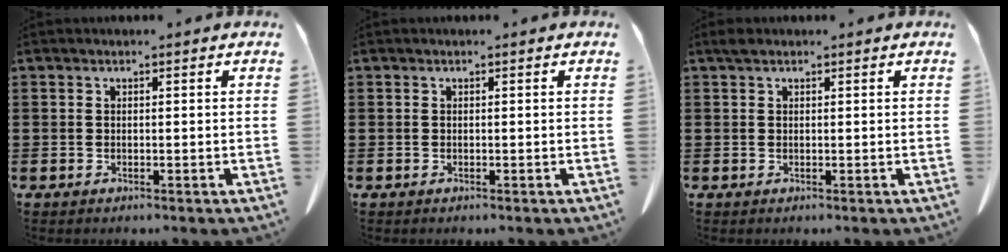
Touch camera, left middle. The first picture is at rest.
{"total": 0.0}
{"total": 0.8, "force": [0.6, 0.4, 0.5], "torque": [-0.013, 0.001, 0.012]}